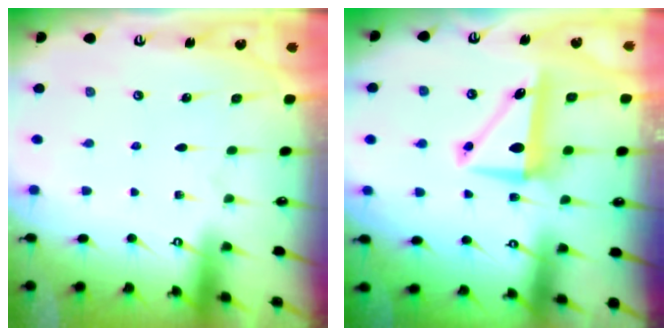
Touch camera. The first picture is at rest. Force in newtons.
{"total": 7.9, "press": 7.7, "slide": 1.5}